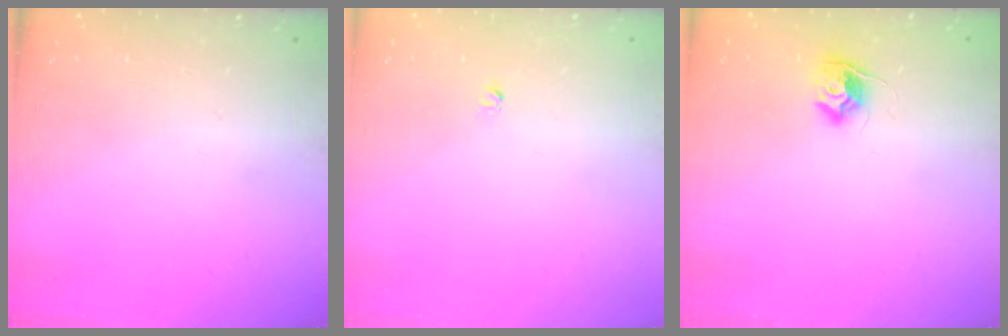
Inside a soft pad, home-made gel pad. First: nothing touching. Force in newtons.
{"total": 2.5, "press": 2.5, "slide": 0.2}
{"total": 8.3, "press": 8.2, "slide": 0.6}